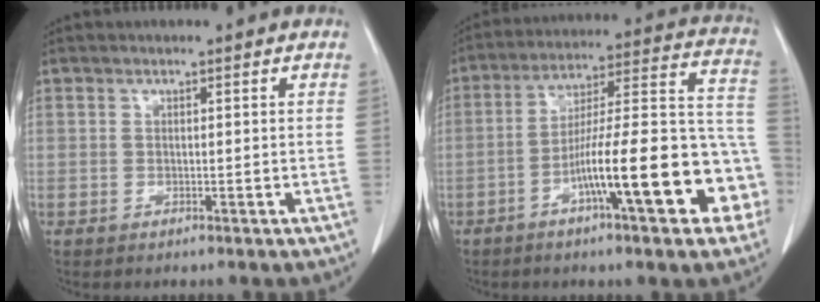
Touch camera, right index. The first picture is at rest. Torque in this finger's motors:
{"motor_torque": [1.52, -0.62, 0.53, 0.21]}